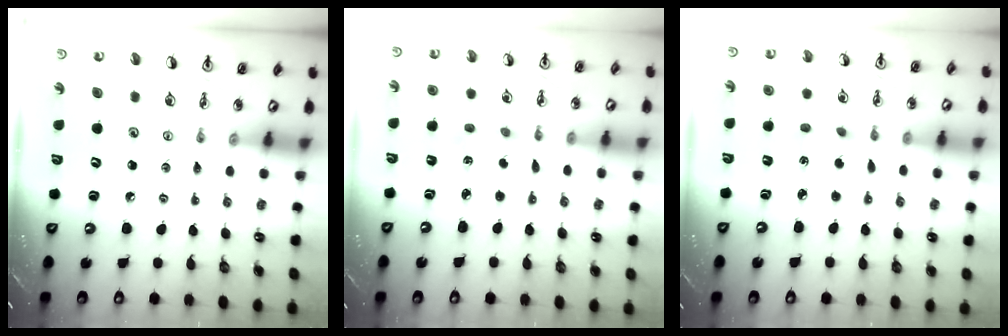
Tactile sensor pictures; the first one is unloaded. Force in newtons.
{"total": 2.0, "press": 2.0, "slide": 0.2}
{"total": 2.3, "press": 2.1, "slide": 0.8}